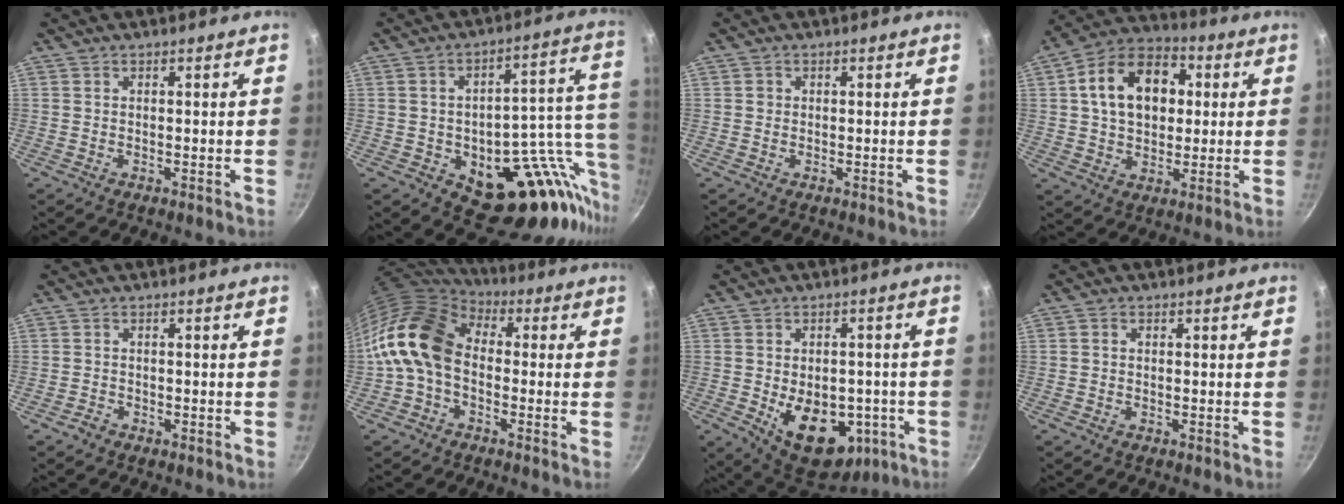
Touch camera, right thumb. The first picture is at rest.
{"total": 21.6, "force": [-5.2, 12.6, 16.8], "torque": [-0.155, 0.020, -0.064]}
{"total": 0.6, "force": [0.0, 0.6, 0.1], "torque": [0.002, 0.001, -0.002]}
{"total": 16.0, "force": [3.1, 11.3, 10.8], "torque": [-0.149, 0.022, 0.038]}
{"total": 1.3, "force": [-0.9, 0.8, 0.3], "torque": [-0.004, 0.011, -0.017]}
{"total": 13.6, "force": [-1.0, 9.5, 9.7], "torque": [-0.163, 0.035, -0.041]}
{"total": 16.1, "force": [-4.4, 10.5, 11.3], "torque": [-0.126, -0.001, -0.042]}
{"total": 0.7, "force": [-0.1, 0.6, 0.4], "torque": [-0.008, 0.005, -0.002]}